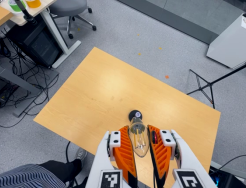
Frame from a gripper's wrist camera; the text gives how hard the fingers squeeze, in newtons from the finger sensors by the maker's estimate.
{"total": 21.0, "left": 25.8, "right": 16.3}